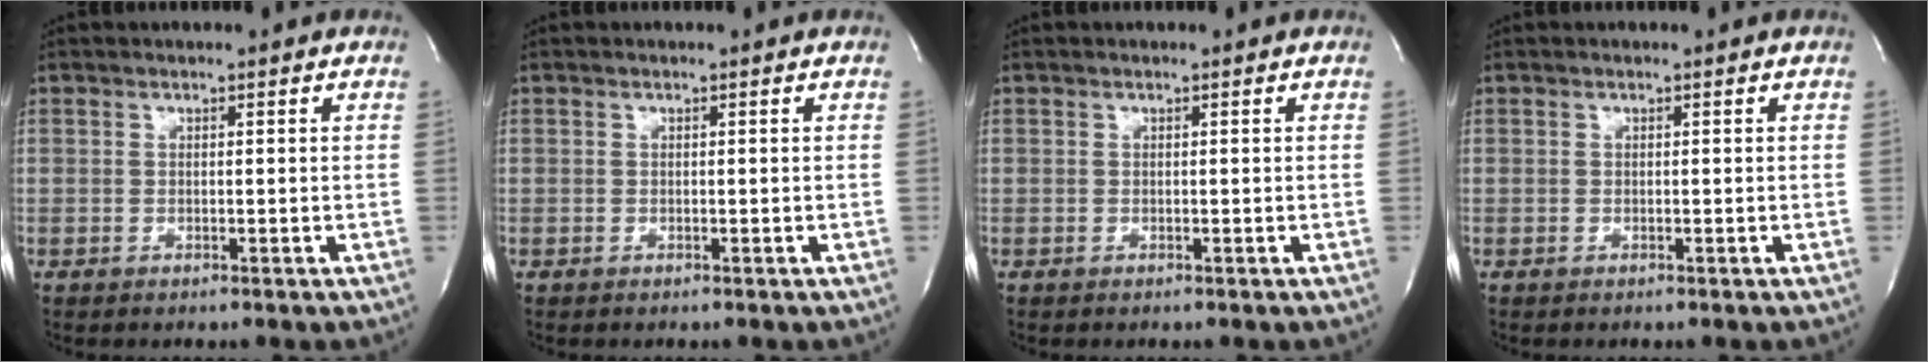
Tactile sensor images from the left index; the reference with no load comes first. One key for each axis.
{"total": 0.0}
{"total": 0.0}
{"total": 0.0}